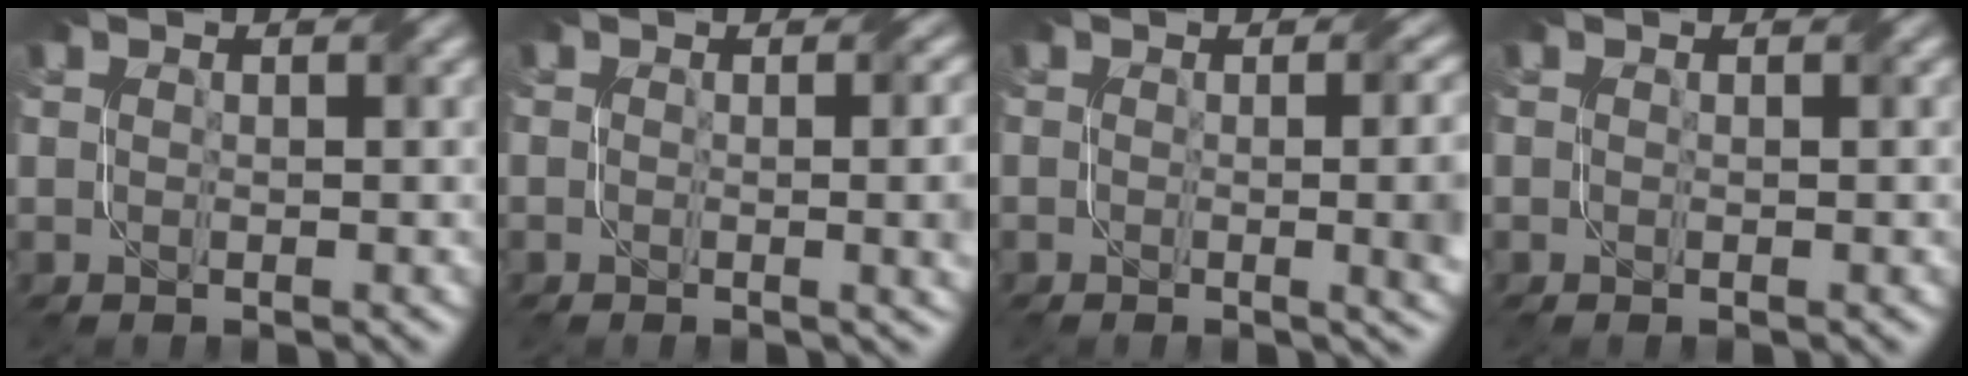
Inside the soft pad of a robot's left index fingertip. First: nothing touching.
{"total": 6.0, "force": [-0.3, 2.6, 5.3], "torque": [-0.030, 0.002, -0.002]}
{"total": 8.0, "force": [-0.4, 3.5, 7.2], "torque": [-0.041, 0.004, -0.005]}
{"total": 0.0}